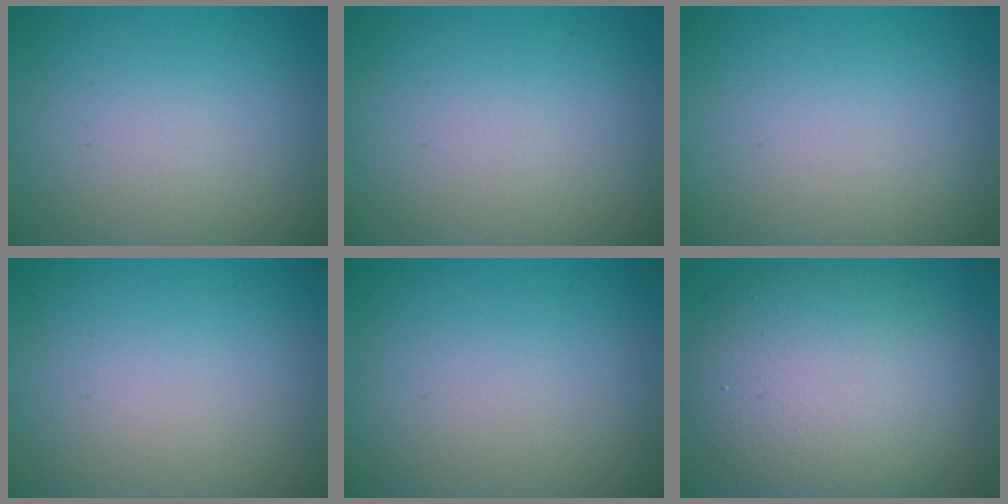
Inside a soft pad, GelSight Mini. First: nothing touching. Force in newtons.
{"total": 0.0}
{"total": 0.0}
{"total": 0.0}
{"total": 0.0}
{"total": 9.9, "press": 9.9, "slide": 1.0}